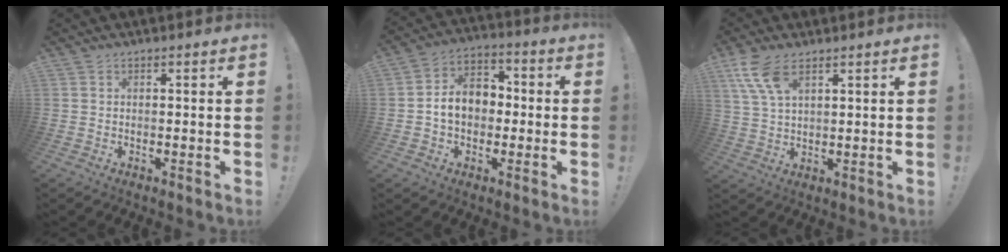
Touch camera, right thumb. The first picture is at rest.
{"total": 11.4, "force": [-0.3, 8.7, 7.3], "torque": [-0.107, 0.014, 0.000]}
{"total": 9.1, "force": [5.3, 3.9, 6.3], "torque": [-0.120, -0.014, 0.103]}